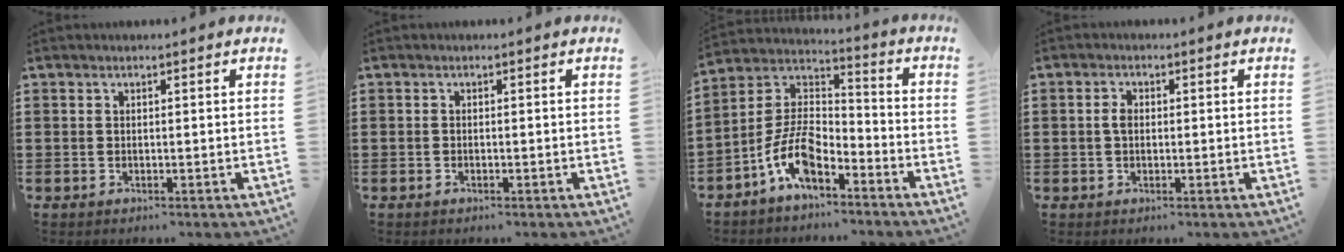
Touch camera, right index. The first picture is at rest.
{"total": 0.0}
{"total": 9.3, "force": [-5.6, 4.1, 6.2], "torque": [-0.147, -0.005, -0.112]}
{"total": 1.9, "force": [0.2, 1.2, 1.5], "torque": [-0.031, 0.007, 0.002]}